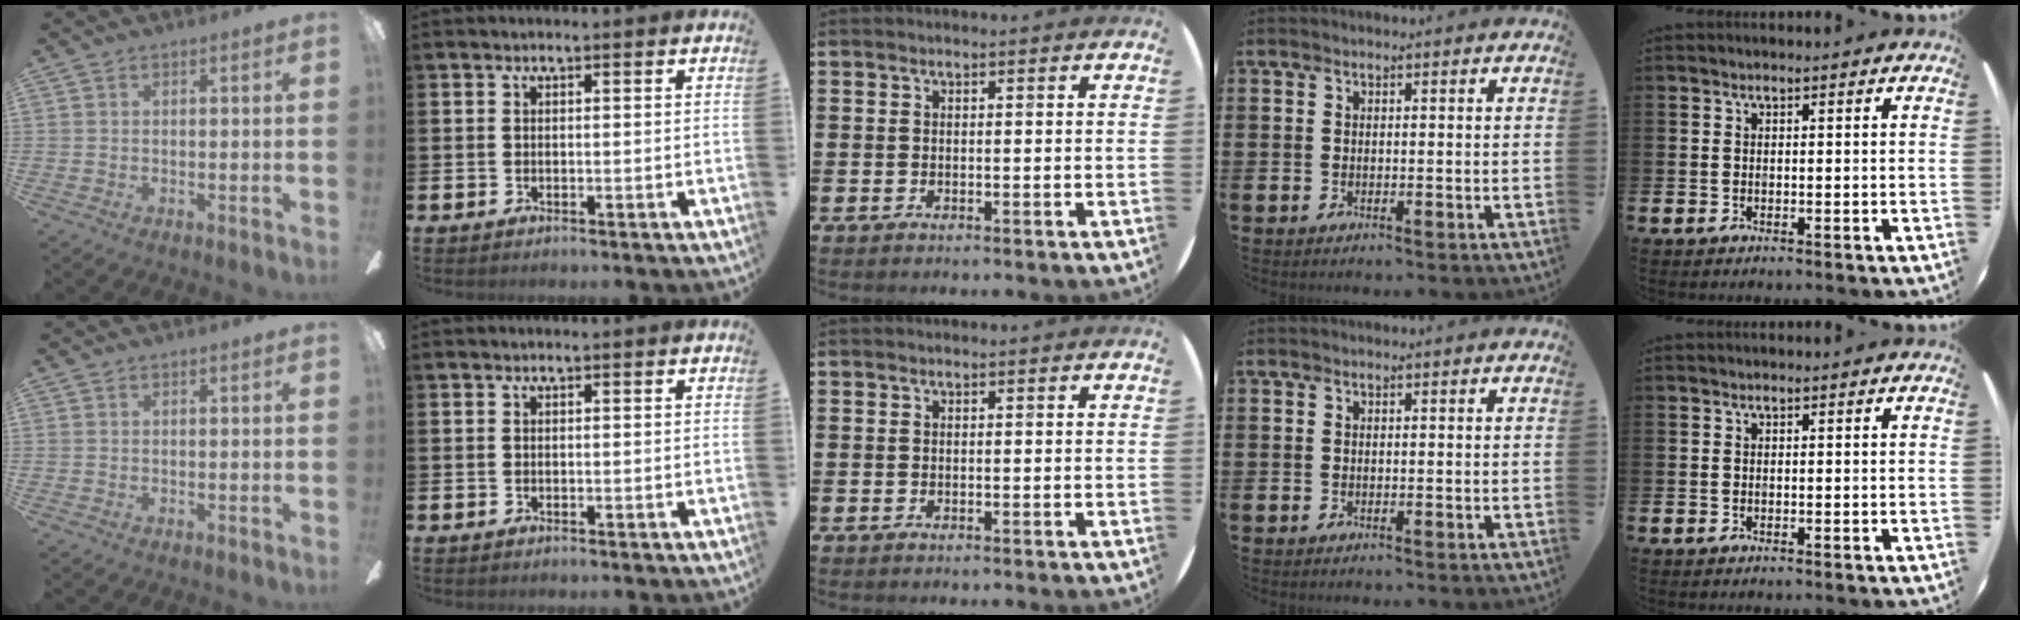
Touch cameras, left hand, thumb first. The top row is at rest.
{}